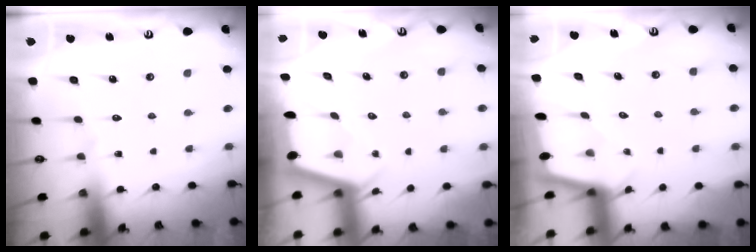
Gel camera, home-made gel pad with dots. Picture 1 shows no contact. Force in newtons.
{"total": 2.7, "press": 2.7, "slide": 0.2}
{"total": 1.8, "press": 1.8, "slide": 0.3}